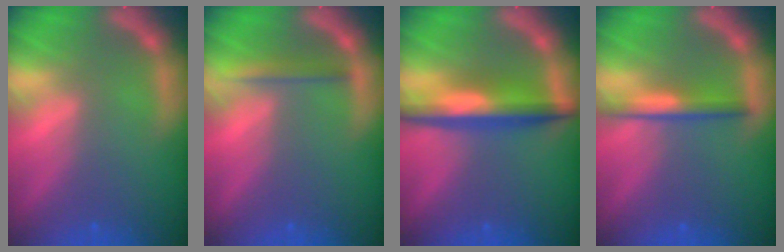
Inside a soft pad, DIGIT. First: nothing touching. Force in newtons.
{"total": 2.0}
{"total": 6.0}
{"total": 3.0}